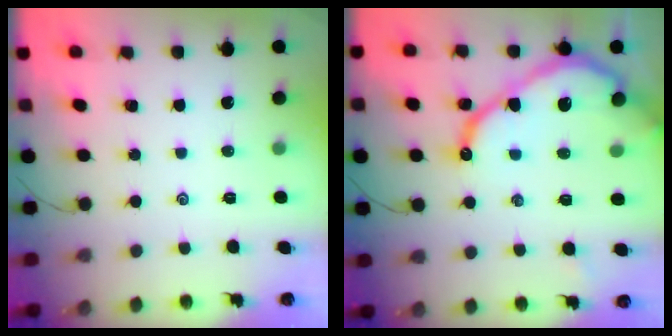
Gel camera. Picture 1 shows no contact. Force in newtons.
{"total": 13.9, "press": 13.8, "slide": 1.3}